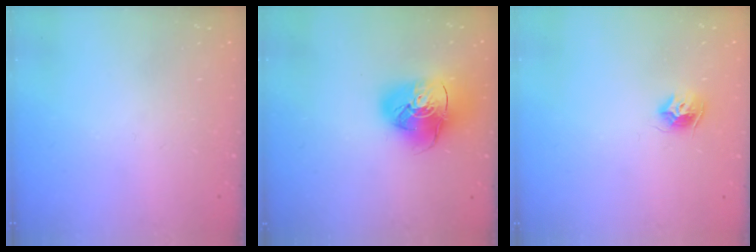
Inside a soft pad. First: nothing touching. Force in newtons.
{"total": 14.9, "press": 14.8, "slide": 1.9}
{"total": 8.0, "press": 7.9, "slide": 0.5}